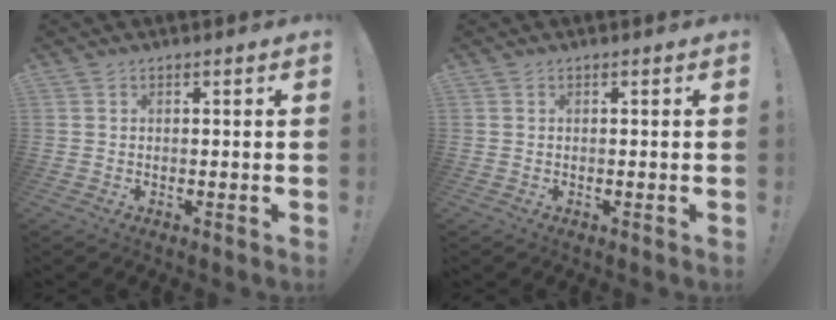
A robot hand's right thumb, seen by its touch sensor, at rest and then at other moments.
{"total": 0.0}